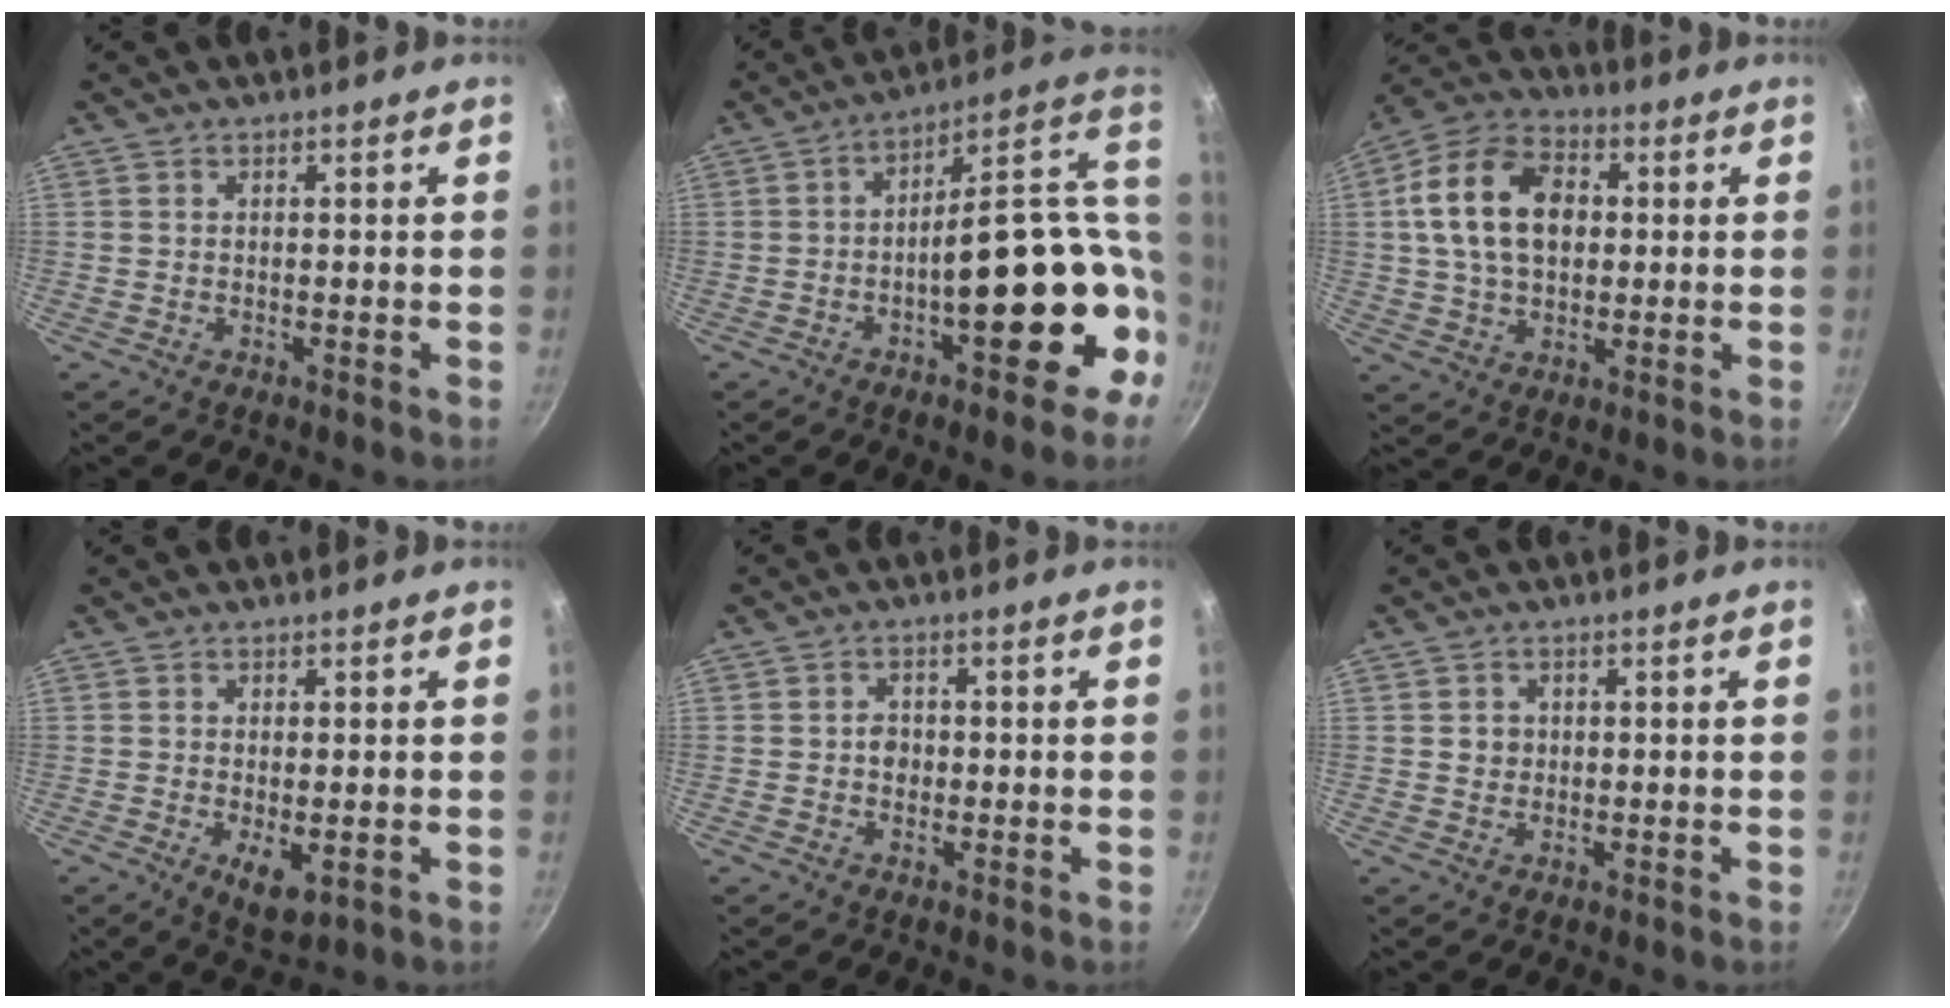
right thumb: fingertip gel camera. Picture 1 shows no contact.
{"total": 22.1, "force": [-2.1, 9.4, 19.9], "torque": [-0.226, 0.034, -0.023]}
{"total": 16.0, "force": [2.3, 11.0, 11.3], "torque": [-0.180, 0.020, 0.027]}
{"total": 5.4, "force": [-1.3, 2.4, 4.6], "torque": [-0.073, -0.012, -0.012]}
{"total": 2.5, "force": [-0.3, 2.1, 1.3], "torque": [-0.006, 0.008, -0.006]}
{"total": 2.0, "force": [0.2, 1.9, 0.7], "torque": [0.000, 0.005, 0.001]}